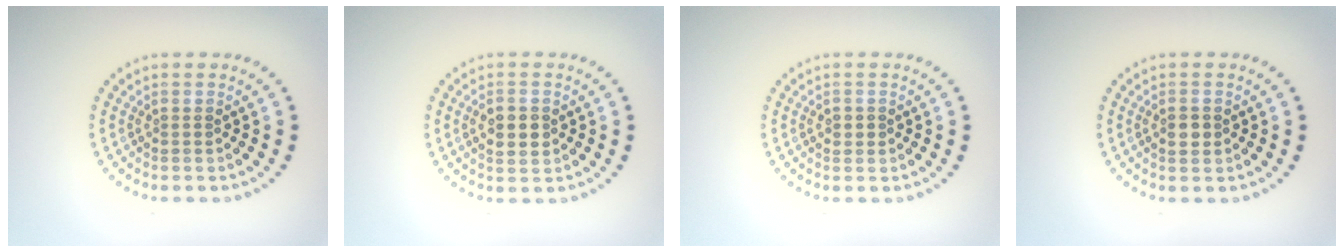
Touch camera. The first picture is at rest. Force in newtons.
{"total": 2.6, "press": 2.6, "slide": 0.2}
{"total": 1.0, "press": 1.0, "slide": 0.3}
{"total": 1.5, "press": 1.5, "slide": 0.2}